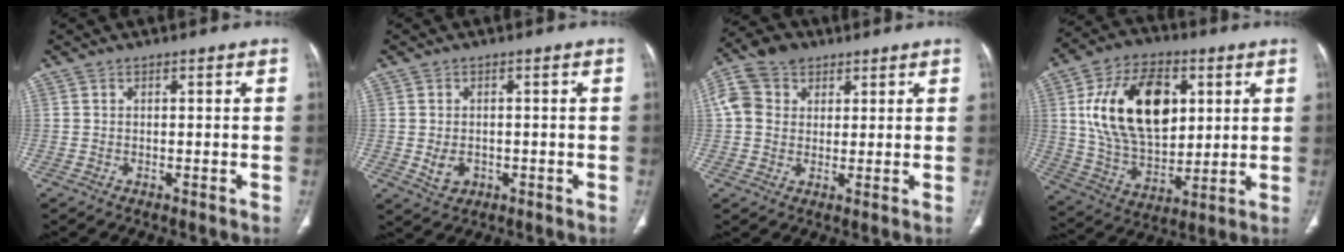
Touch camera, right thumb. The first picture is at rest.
{"total": 3.5, "force": [-0.7, 2.7, 2.1], "torque": [-0.027, 0.002, -0.003]}
{"total": 9.2, "force": [3.0, 7.6, 4.2], "torque": [-0.078, 0.016, 0.052]}
{"total": 21.9, "force": [5.6, 13.6, 16.2], "torque": [-0.247, -0.010, 0.105]}